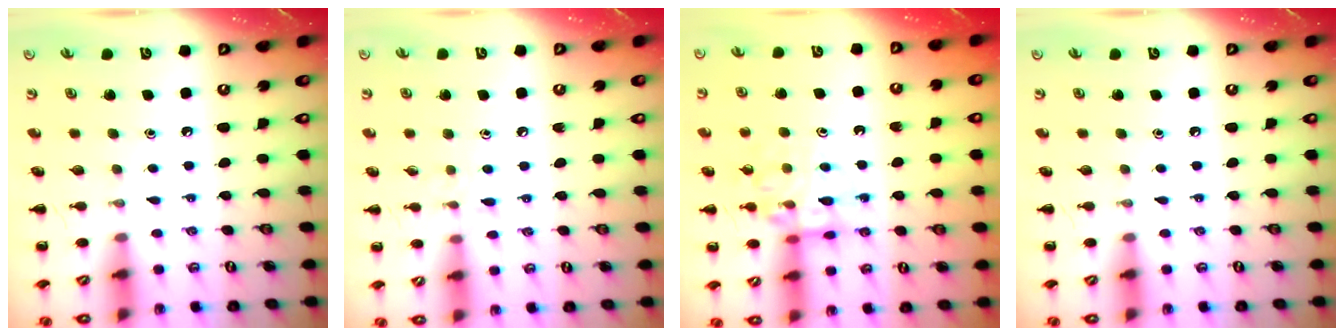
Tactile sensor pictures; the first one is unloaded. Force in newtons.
{"total": 5.4, "press": 4.9, "slide": 2.1}
{"total": 12.3, "press": 12.1, "slide": 1.7}
{"total": 0.0}